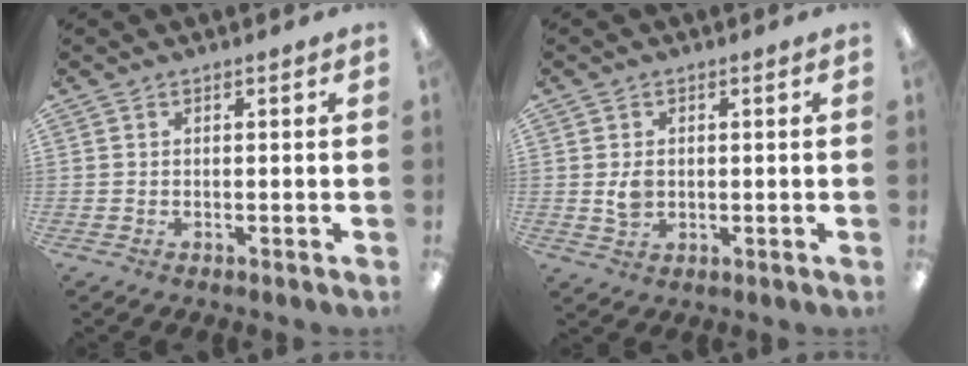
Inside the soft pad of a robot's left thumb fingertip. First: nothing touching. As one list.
[{"total": 3.5, "force": [0.3, 2.7, 2.3], "torque": [-0.030, -0.001, 0.002]}]